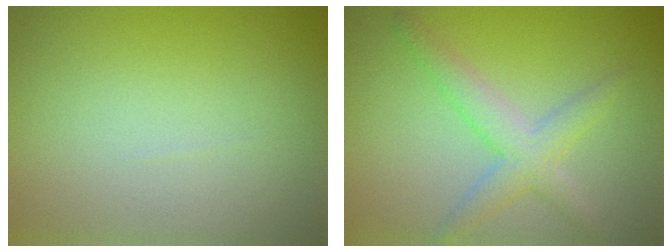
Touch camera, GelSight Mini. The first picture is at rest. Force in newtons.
{"total": 3.0, "press": 3.0, "slide": 0.1}